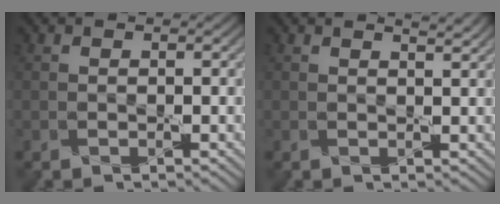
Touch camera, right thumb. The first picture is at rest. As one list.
[{"total": 1.8, "force": [1.5, 0.3, 0.9], "torque": [-0.014, -0.002, 0.018]}]